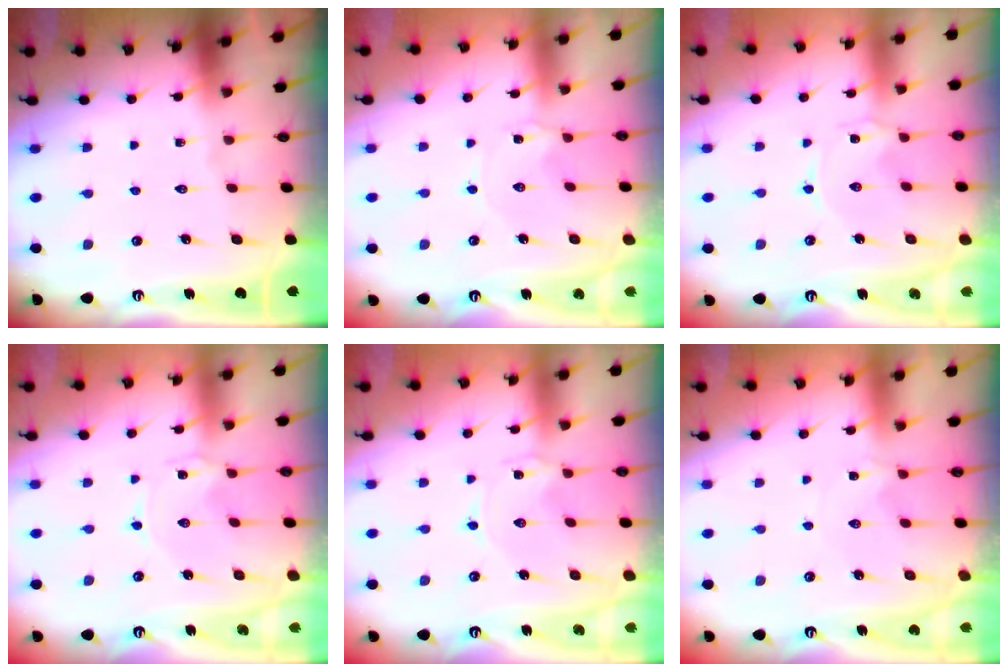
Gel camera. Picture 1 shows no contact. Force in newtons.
{"total": 1.6, "press": 1.6, "slide": 0.3}
{"total": 0.0}
{"total": 0.0}
{"total": 0.0}
{"total": 1.3, "press": 1.2, "slide": 0.4}